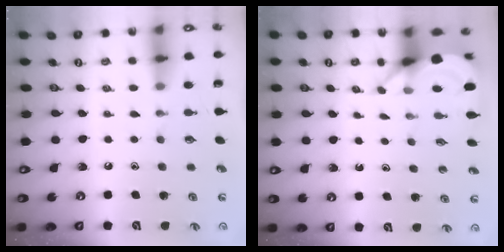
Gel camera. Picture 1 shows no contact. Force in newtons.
{"total": 3.9, "press": 3.9, "slide": 0.2}